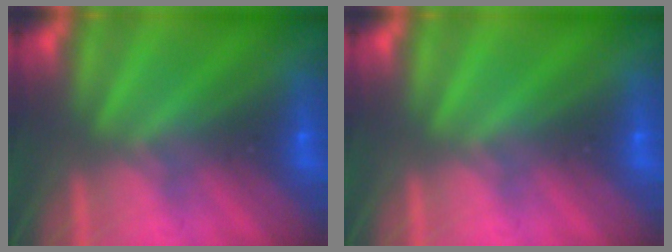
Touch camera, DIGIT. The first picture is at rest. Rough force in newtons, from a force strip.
{"total": 0.0}